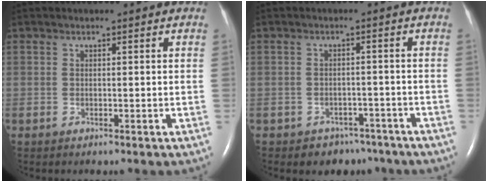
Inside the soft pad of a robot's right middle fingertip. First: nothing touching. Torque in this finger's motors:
{"motor_torque": [0.04, -0.04, 0.01, 0.00]}